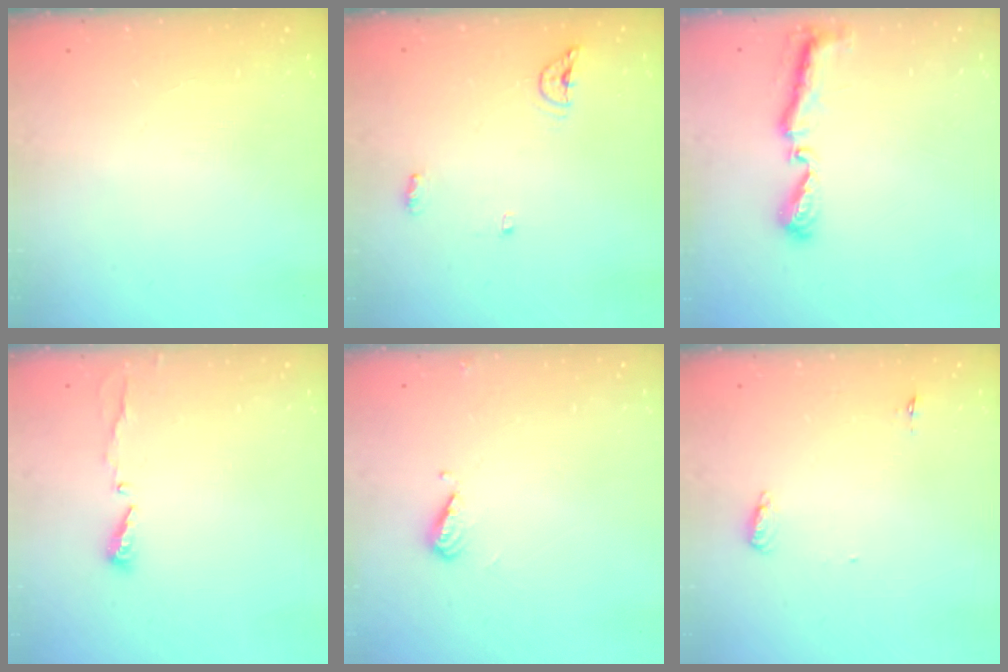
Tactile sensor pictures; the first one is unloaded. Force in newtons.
{"total": 5.9, "press": 5.8, "slide": 1.0}
{"total": 8.1, "press": 8.1, "slide": 0.5}
{"total": 4.8, "press": 4.8, "slide": 0.3}
{"total": 6.2, "press": 6.2, "slide": 0.8}
{"total": 4.7, "press": 4.5, "slide": 1.4}